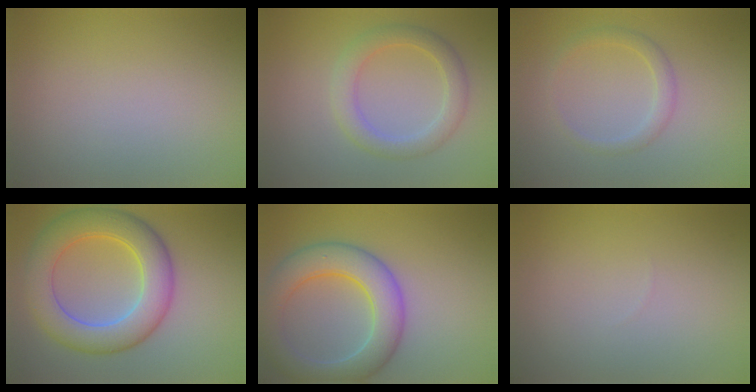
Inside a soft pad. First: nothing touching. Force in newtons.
{"total": 3.2, "press": 3.2, "slide": 0.2}
{"total": 1.7, "press": 1.7, "slide": 0.1}
{"total": 7.6, "press": 7.6, "slide": 0.2}
{"total": 6.7, "press": 6.7, "slide": 0.2}
{"total": 0.0}